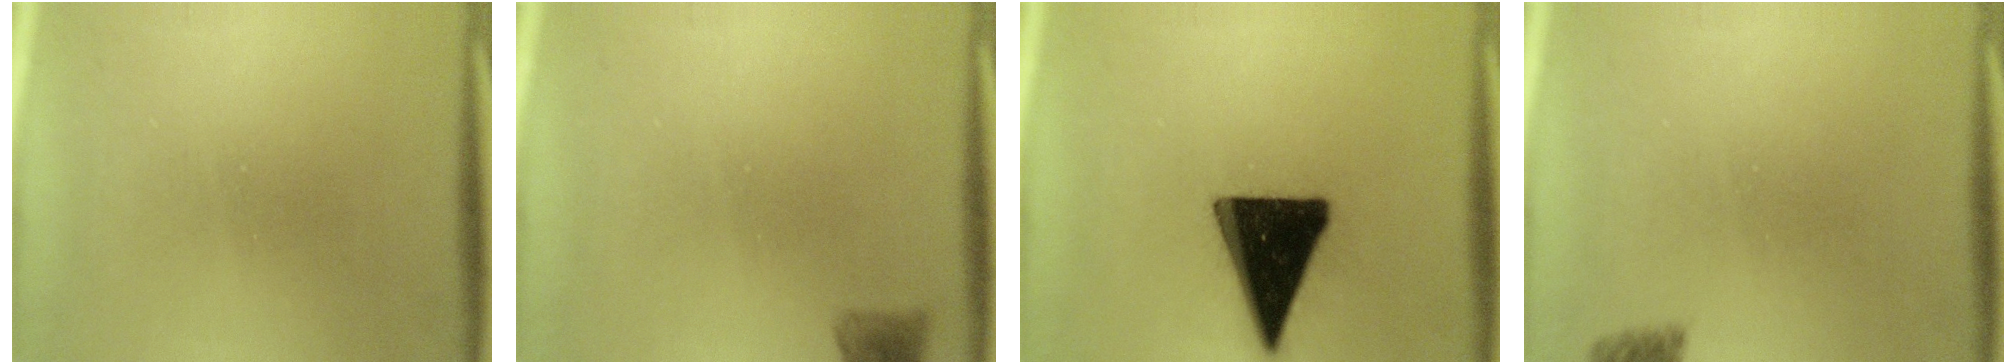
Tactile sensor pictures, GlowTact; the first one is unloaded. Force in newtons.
{"total": 2.0}
{"total": 19.1}
{"total": 2.7}